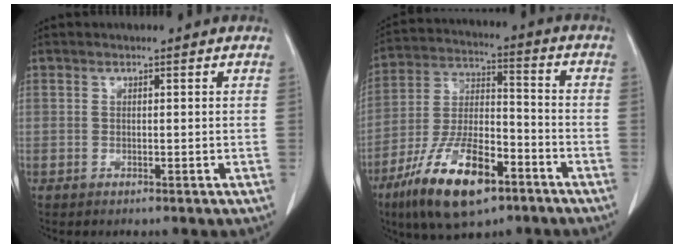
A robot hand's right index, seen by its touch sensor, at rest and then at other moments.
{"total": 16.2, "force": [-9.3, 5.5, 12.0], "torque": [-0.241, -0.008, -0.163]}